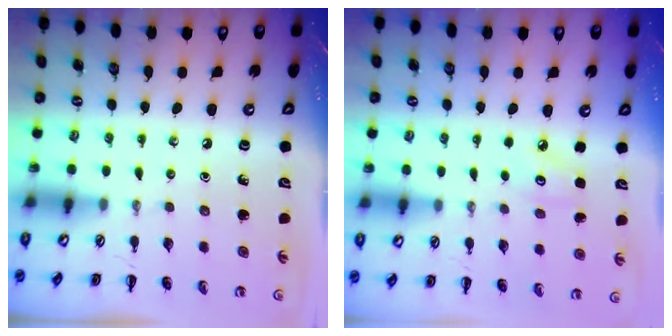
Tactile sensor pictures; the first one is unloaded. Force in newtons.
{"total": 3.6, "press": 3.5, "slide": 0.7}